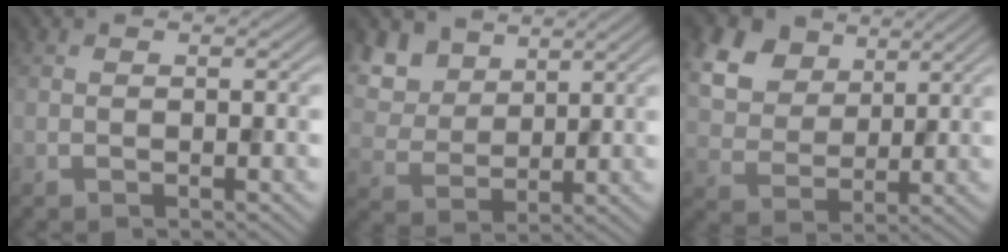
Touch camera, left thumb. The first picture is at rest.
{"total": 6.9, "force": [4.3, 4.4, 3.2], "torque": [-0.098, -0.005, 0.088]}
{"total": 12.6, "force": [6.6, 8.6, 6.4], "torque": [-0.201, 0.021, 0.137]}